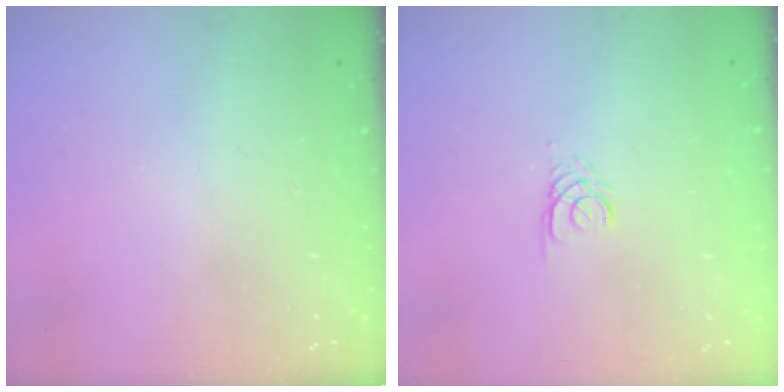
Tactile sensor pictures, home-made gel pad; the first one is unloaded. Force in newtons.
{"total": 2.6, "press": 2.6, "slide": 0.3}